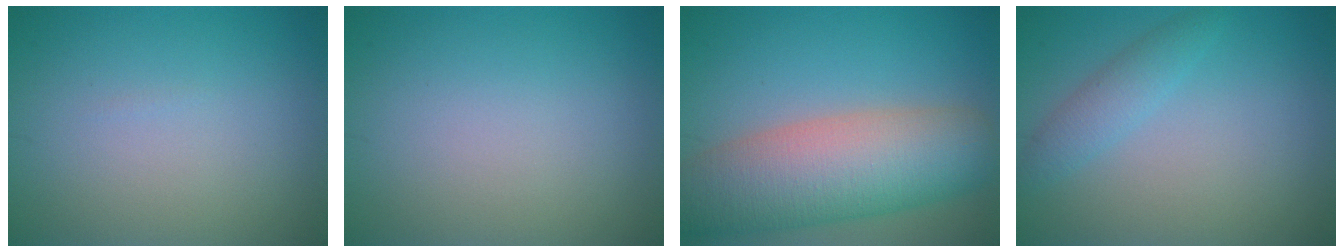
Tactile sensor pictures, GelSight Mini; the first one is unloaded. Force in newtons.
{"total": 0.0}
{"total": 10.4, "press": 10.4, "slide": 0.5}
{"total": 2.1, "press": 2.0, "slide": 0.2}